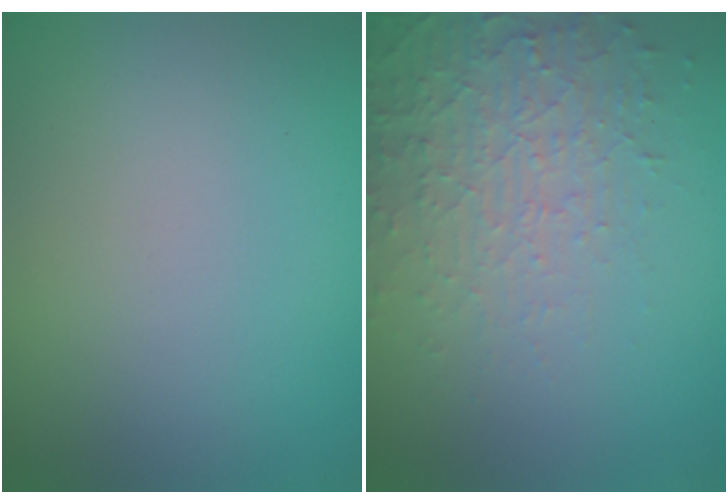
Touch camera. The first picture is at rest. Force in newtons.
{"total": 5.3, "press": 3.4, "slide": 4.1}